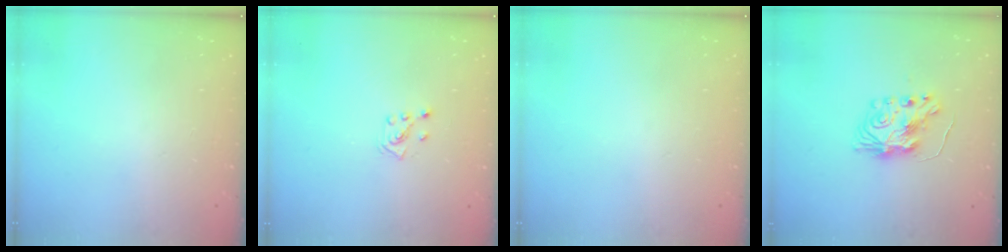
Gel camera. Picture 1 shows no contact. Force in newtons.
{"total": 3.8, "press": 3.8, "slide": 0.4}
{"total": 0.0}
{"total": 8.8, "press": 8.8, "slide": 0.6}